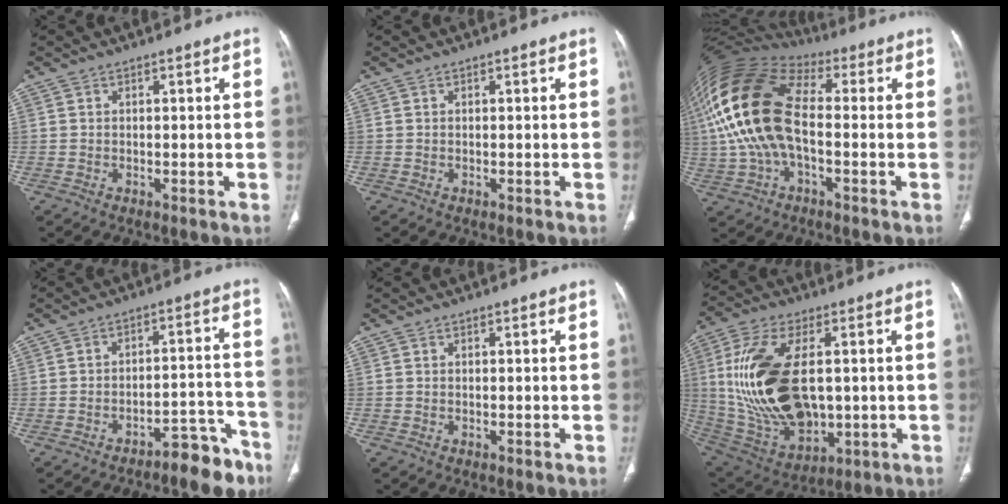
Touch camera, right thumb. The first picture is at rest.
{"total": 0.0}
{"total": 20.1, "force": [0.5, 10.9, 16.9], "torque": [-0.360, 0.030, 0.004]}
{"total": 8.8, "force": [-7.0, 3.1, 4.3], "torque": [-0.032, 0.080, -0.101]}
{"total": 0.0}
{"total": 23.3, "force": [1.7, 12.8, 19.4], "torque": [-0.385, -0.015, 0.049]}